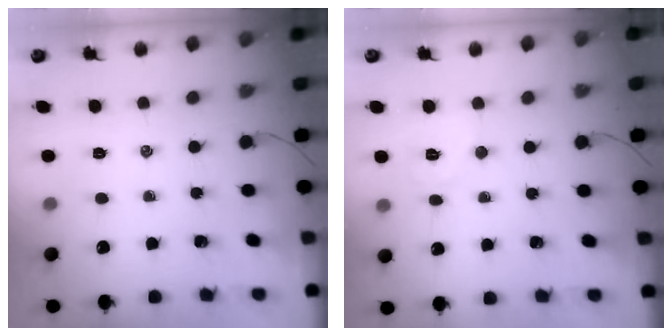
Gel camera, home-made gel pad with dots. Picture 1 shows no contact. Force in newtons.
{"total": 6.3, "press": 6.1, "slide": 1.3}